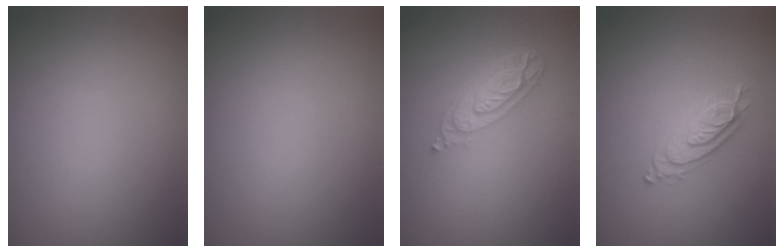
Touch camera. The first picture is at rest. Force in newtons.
{"total": 0.0}
{"total": 3.9, "press": 3.0, "slide": 2.5}
{"total": 2.2, "press": 2.1, "slide": 0.6}